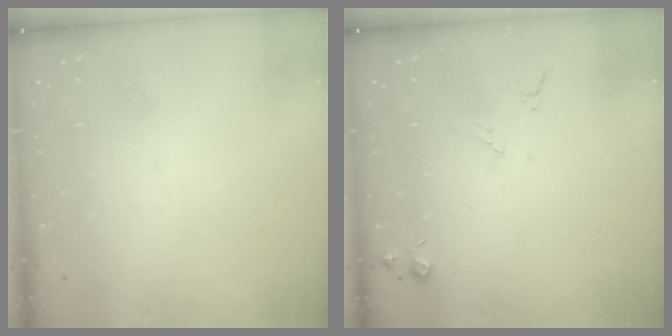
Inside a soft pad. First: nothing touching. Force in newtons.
{"total": 5.6, "press": 5.6, "slide": 0.9}